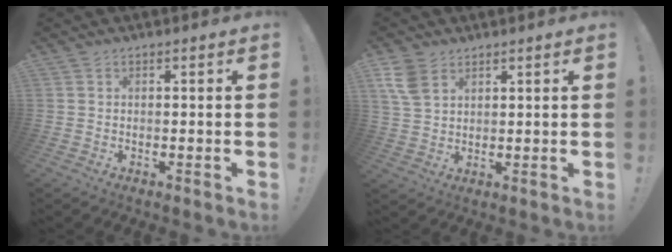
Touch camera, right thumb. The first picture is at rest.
{"total": 7.4, "force": [4.1, 4.6, 4.2], "torque": [-0.078, -0.011, 0.081]}